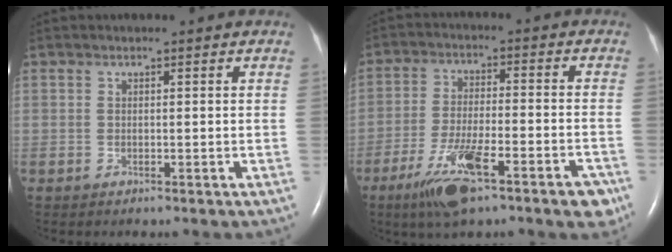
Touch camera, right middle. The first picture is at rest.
{"total": 12.9, "force": [-7.5, 2.6, 10.2], "torque": [-0.162, -0.010, -0.120]}